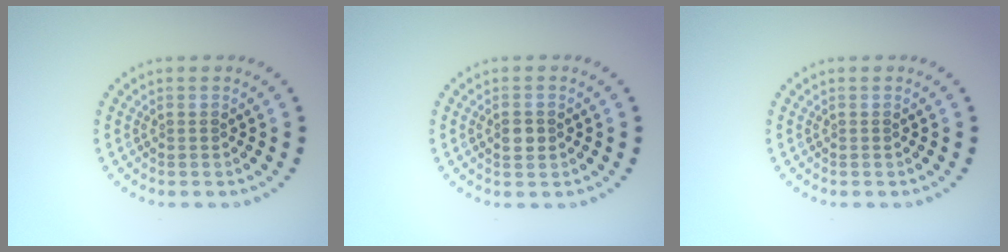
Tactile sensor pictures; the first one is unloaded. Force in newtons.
{"total": 1.5, "press": 1.5, "slide": 0.2}
{"total": 0.0}